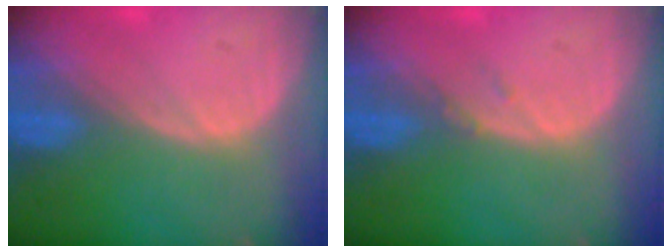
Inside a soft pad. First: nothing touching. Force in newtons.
{"total": 0.8, "press": 0.8, "slide": 0.1}